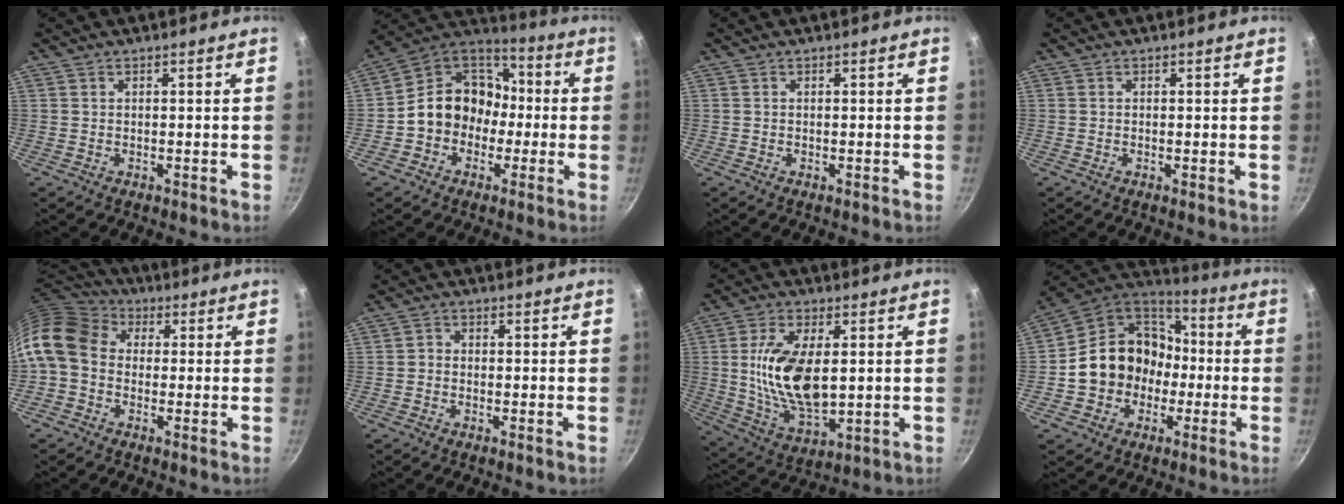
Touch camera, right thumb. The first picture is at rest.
{"total": 14.2, "force": [-2.1, 12.1, 7.2], "torque": [-0.071, 0.056, -0.054]}
{"total": 0.0}
{"total": 0.5, "force": [-0.1, 0.1, 0.5], "torque": [-0.008, -0.001, -0.003]}
{"total": 14.6, "force": [0.8, 11.6, 8.8], "torque": [-0.172, 0.038, -0.007]}
{"total": 1.6, "force": [-0.8, 1.2, 0.6], "torque": [-0.008, 0.009, -0.020]}
{"total": 15.6, "force": [1.6, 8.0, 13.4], "torque": [-0.241, -0.010, 0.039]}
{"total": 16.7, "force": [-2.2, 14.5, 7.9], "torque": [-0.104, 0.055, -0.037]}